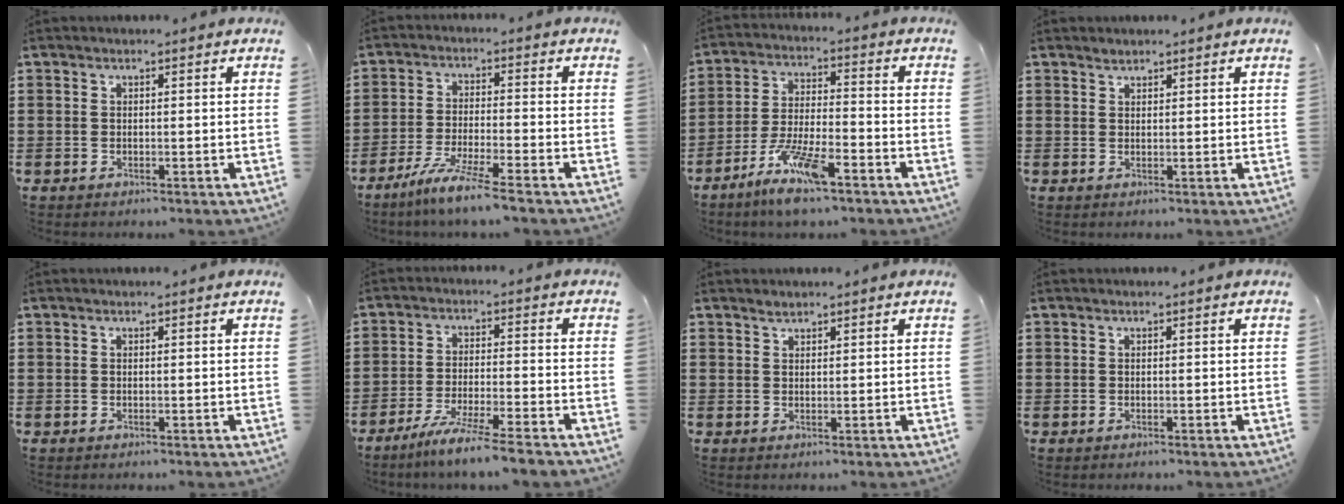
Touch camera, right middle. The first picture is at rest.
{"total": 6.3, "force": [-5.2, -0.5, 3.4], "torque": [-0.073, -0.018, -0.100]}
{"total": 8.9, "force": [-6.3, 1.4, 6.2], "torque": [-0.127, -0.004, -0.119]}
{"total": 1.1, "force": [1.1, 0.1, 0.0], "torque": [-0.002, -0.001, 0.022]}
{"total": 0.0}
{"total": 6.2, "force": [-5.4, -0.7, 3.0], "torque": [-0.057, -0.017, -0.102]}
{"total": 1.2, "force": [1.2, 0.2, 0.1], "torque": [-0.004, 0.000, 0.023]}
{"total": 0.0}